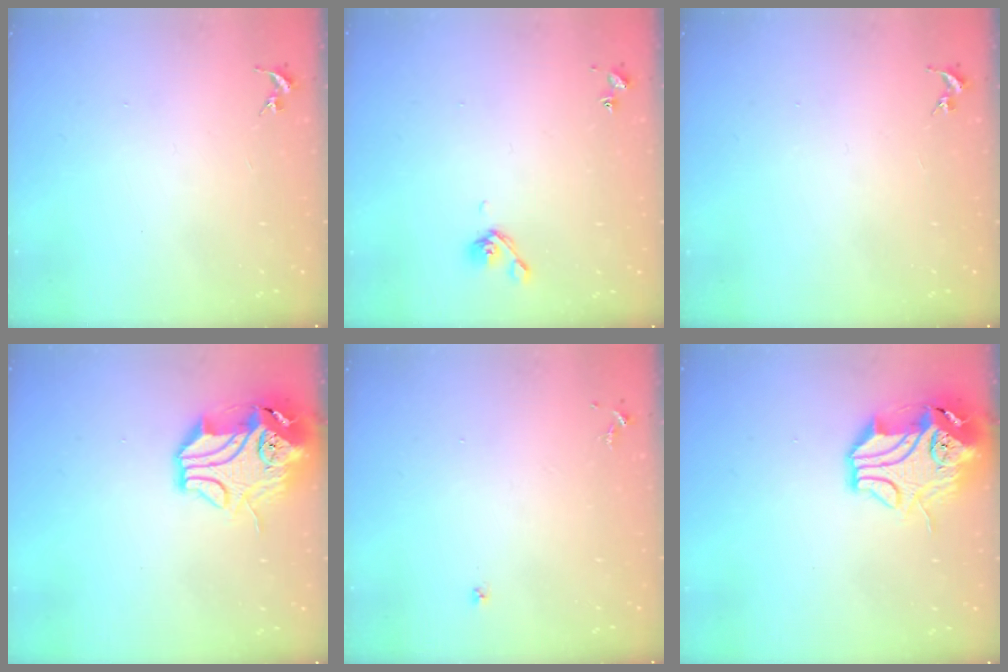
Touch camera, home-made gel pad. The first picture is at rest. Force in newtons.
{"total": 5.7, "press": 5.7, "slide": 0.9}
{"total": 0.0}
{"total": 16.1, "press": 15.9, "slide": 2.5}
{"total": 4.3, "press": 4.3, "slide": 0.4}
{"total": 16.1, "press": 15.9, "slide": 2.5}